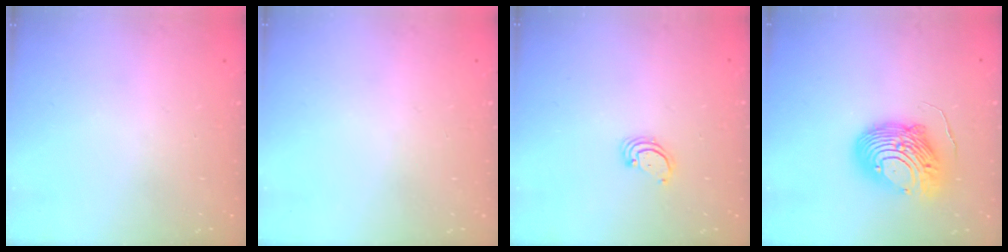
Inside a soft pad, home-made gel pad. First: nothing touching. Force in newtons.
{"total": 0.0}
{"total": 2.5, "press": 2.5, "slide": 0.2}
{"total": 12.3, "press": 12.2, "slide": 1.2}